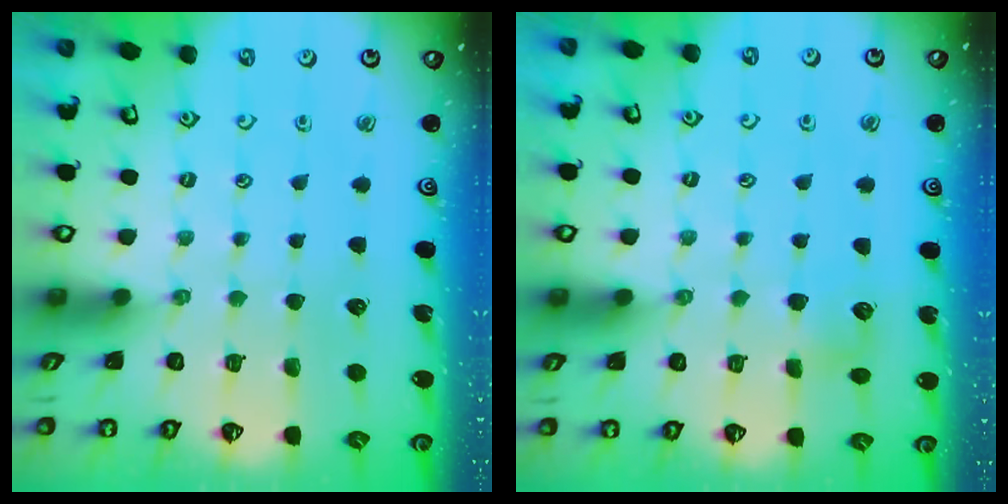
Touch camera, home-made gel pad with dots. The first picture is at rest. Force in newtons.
{"total": 5.8, "press": 5.8, "slide": 0.7}